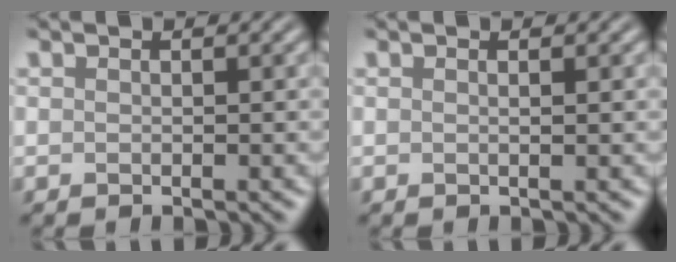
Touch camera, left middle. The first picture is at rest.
{"total": 0.8, "force": [0.1, 0.3, 0.7], "torque": [-0.006, 0.000, -0.005]}